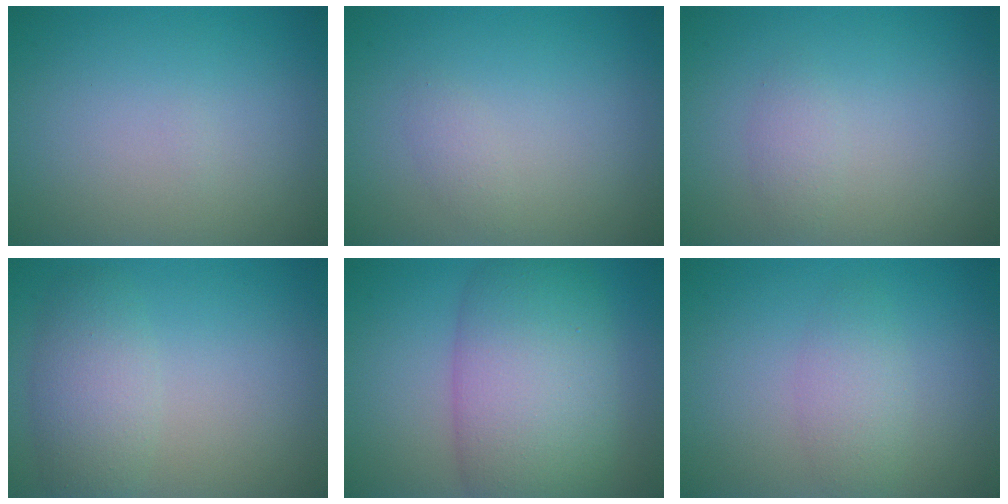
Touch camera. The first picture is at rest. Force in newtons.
{"total": 0.9, "press": 0.9, "slide": 0.0}
{"total": 1.1, "press": 1.1, "slide": 0.1}
{"total": 3.5, "press": 3.5, "slide": 0.3}
{"total": 10.2, "press": 10.2, "slide": 0.3}
{"total": 2.3, "press": 2.3, "slide": 0.1}